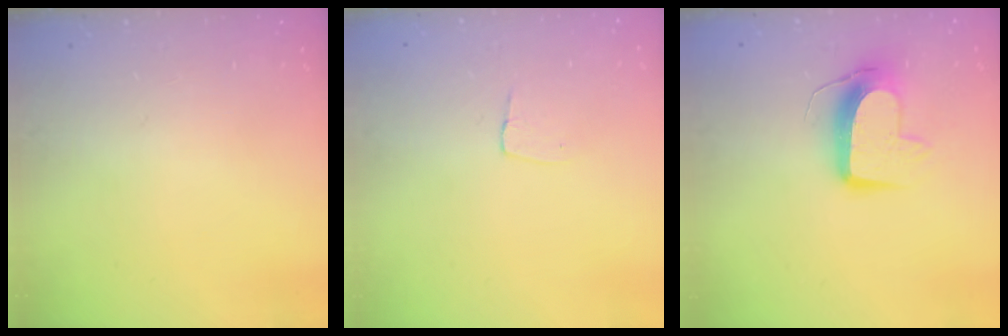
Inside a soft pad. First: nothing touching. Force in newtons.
{"total": 4.1, "press": 4.1, "slide": 0.3}
{"total": 10.1, "press": 10.1, "slide": 0.4}